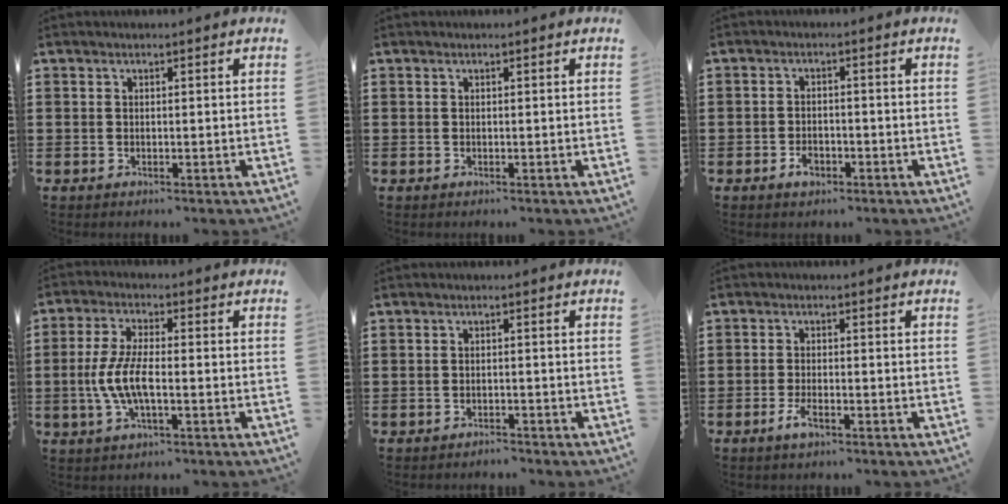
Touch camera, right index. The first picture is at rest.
{"total": 0.0}
{"total": 2.4, "force": [-1.4, 1.4, 1.3], "torque": [-0.026, 0.001, -0.027]}
{"total": 6.6, "force": [-1.6, 2.2, 6.0], "torque": [-0.139, -0.007, -0.038]}
{"total": 1.4, "force": [-1.4, 0.1, 0.0], "torque": [-0.004, 0.002, -0.030]}
{"total": 2.8, "force": [-1.5, 0.8, 2.2], "torque": [-0.051, -0.007, -0.030]}